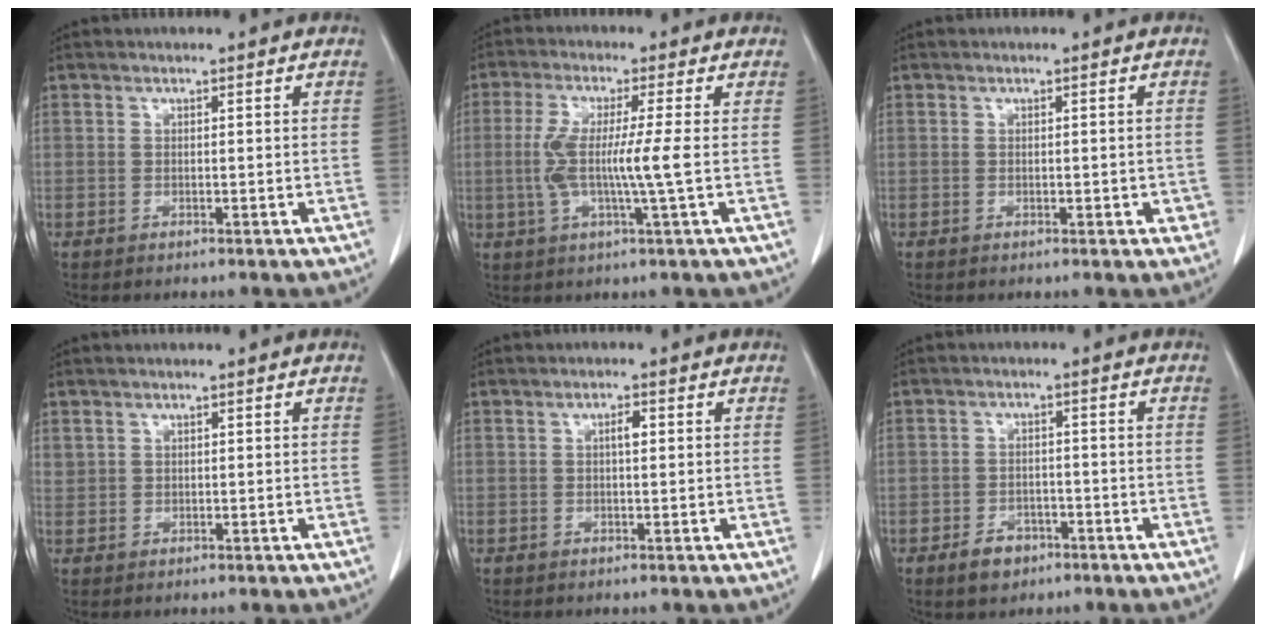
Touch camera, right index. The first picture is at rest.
{"total": 6.7, "force": [-0.4, -0.4, 6.7], "torque": [-0.138, -0.006, -0.009]}
{"total": 1.7, "force": [-0.3, 1.1, 1.3], "torque": [-0.012, 0.005, 0.000]}
{"total": 1.2, "force": [0.8, 0.9, 0.1], "torque": [0.007, 0.006, 0.014]}
{"total": 1.6, "force": [0.3, 0.5, 1.5], "torque": [-0.026, 0.004, 0.004]}
{"total": 3.9, "force": [-2.4, 2.6, 1.6], "torque": [-0.023, 0.006, -0.032]}